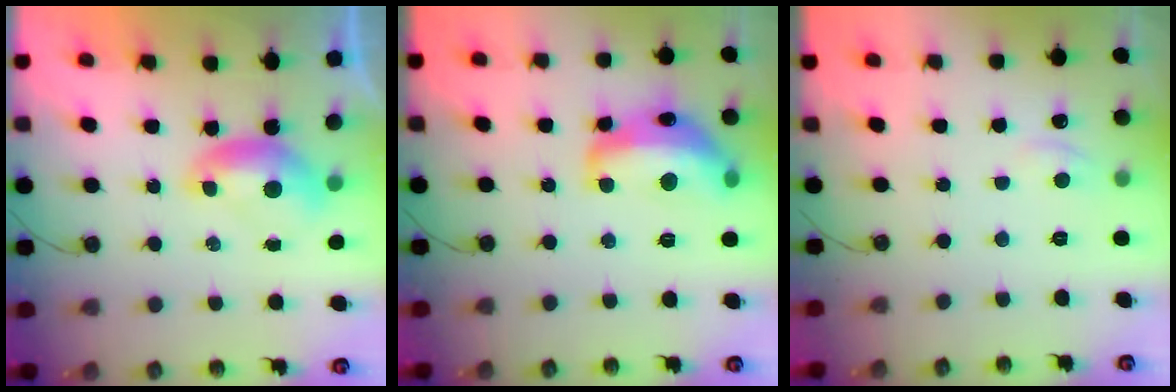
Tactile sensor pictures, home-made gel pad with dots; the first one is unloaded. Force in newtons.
{"total": 9.8, "press": 9.8, "slide": 1.0}
{"total": 2.2, "press": 2.2, "slide": 0.5}